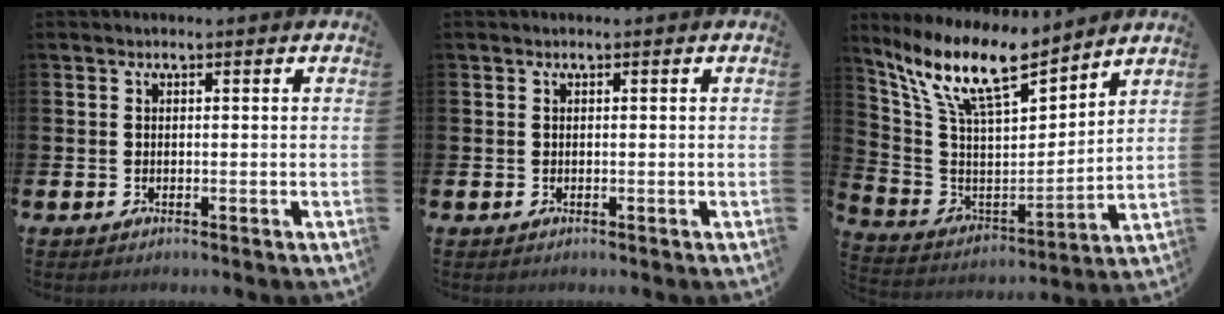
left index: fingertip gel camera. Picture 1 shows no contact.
{"total": 0.0}
{"total": 12.5, "force": [10.3, 3.0, 6.4], "torque": [-0.165, -0.058, 0.183]}